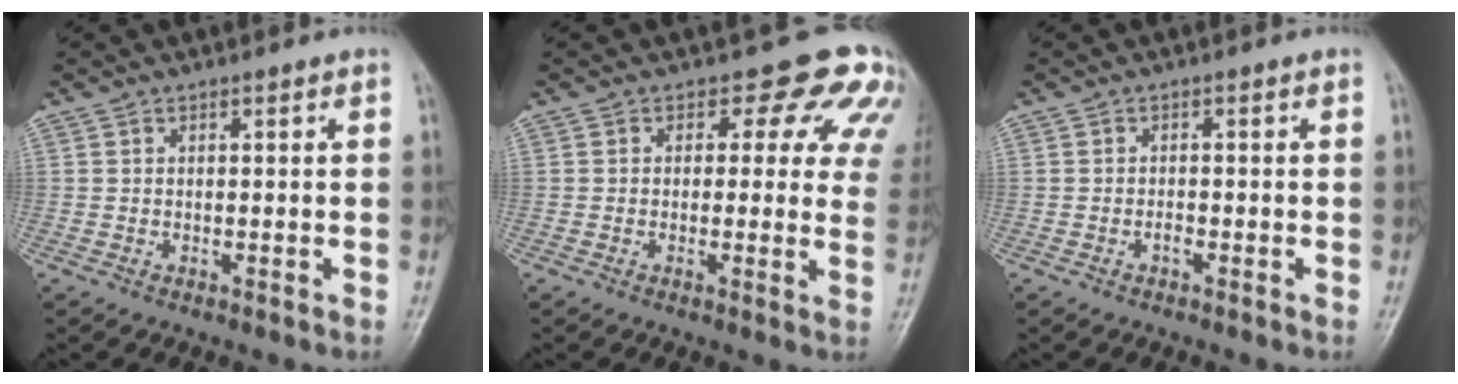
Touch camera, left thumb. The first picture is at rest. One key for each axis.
{"total": 10.5, "fx": 5.8, "fy": 6.4, "fz": 6.0, "tx": -0.010, "ty": -0.016, "tz": 0.041}
{"total": 1.0, "fx": -0.6, "fy": 0.6, "fz": 0.4, "tx": 0.002, "ty": 0.005, "tz": -0.014}